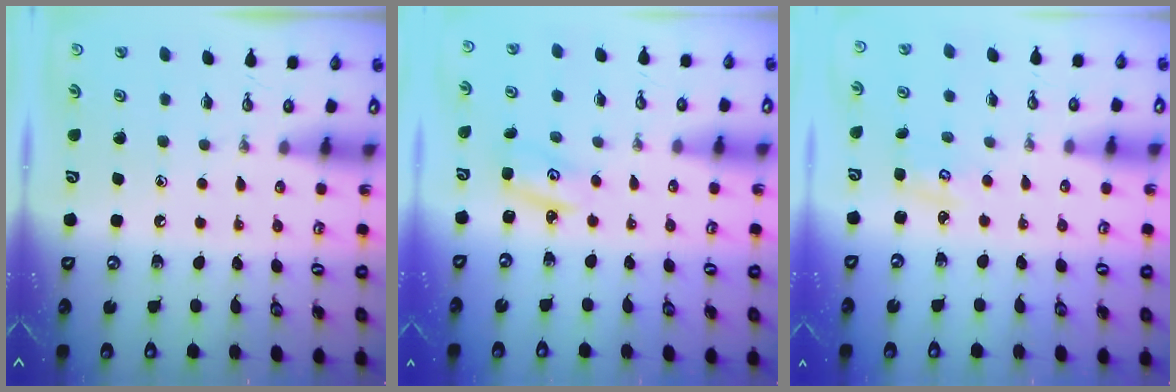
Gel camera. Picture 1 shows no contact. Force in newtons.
{"total": 2.6, "press": 2.6, "slide": 0.2}
{"total": 2.7, "press": 2.7, "slide": 0.3}